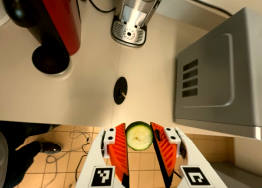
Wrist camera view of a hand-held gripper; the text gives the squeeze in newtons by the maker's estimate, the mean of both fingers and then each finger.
{"total": 8.4, "left": 8.3, "right": 8.5}